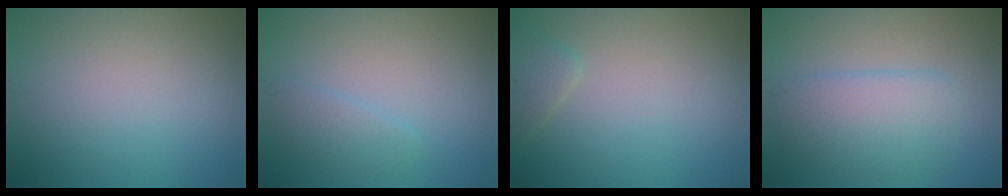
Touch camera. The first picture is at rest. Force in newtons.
{"total": 1.5, "press": 1.5, "slide": 0.1}
{"total": 1.6, "press": 1.6, "slide": 0.1}
{"total": 4.0, "press": 4.0, "slide": 0.4}